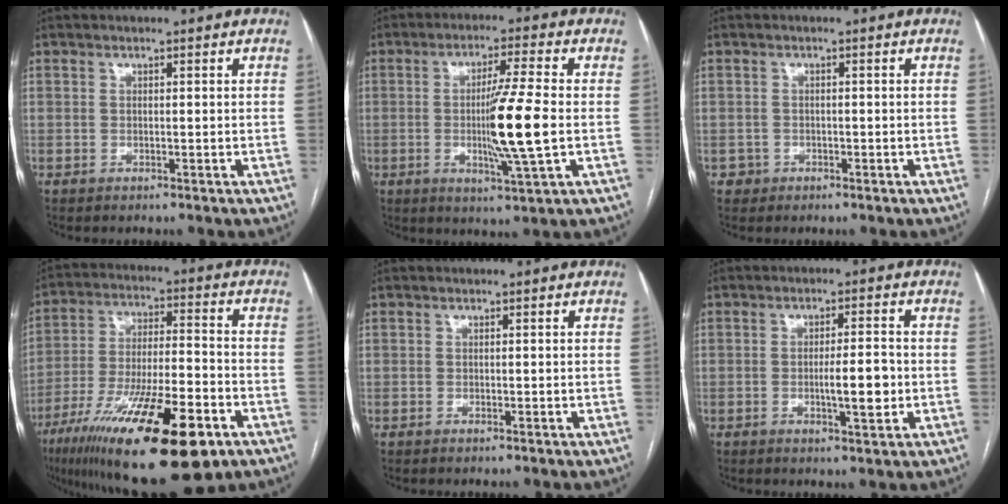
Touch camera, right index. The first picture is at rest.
{"total": 10.4, "force": [-1.2, -0.6, 10.3], "torque": [-0.184, -0.014, -0.024]}
{"total": 1.7, "force": [-0.8, 1.4, -0.4], "torque": [0.009, 0.010, -0.015]}
{"total": 23.4, "force": [-13.3, 4.8, 18.6], "torque": [-0.303, -0.037, -0.221]}
{"total": 0.0}
{"total": 5.7, "force": [-1.1, 0.9, 5.6], "torque": [-0.091, -0.005, -0.016]}